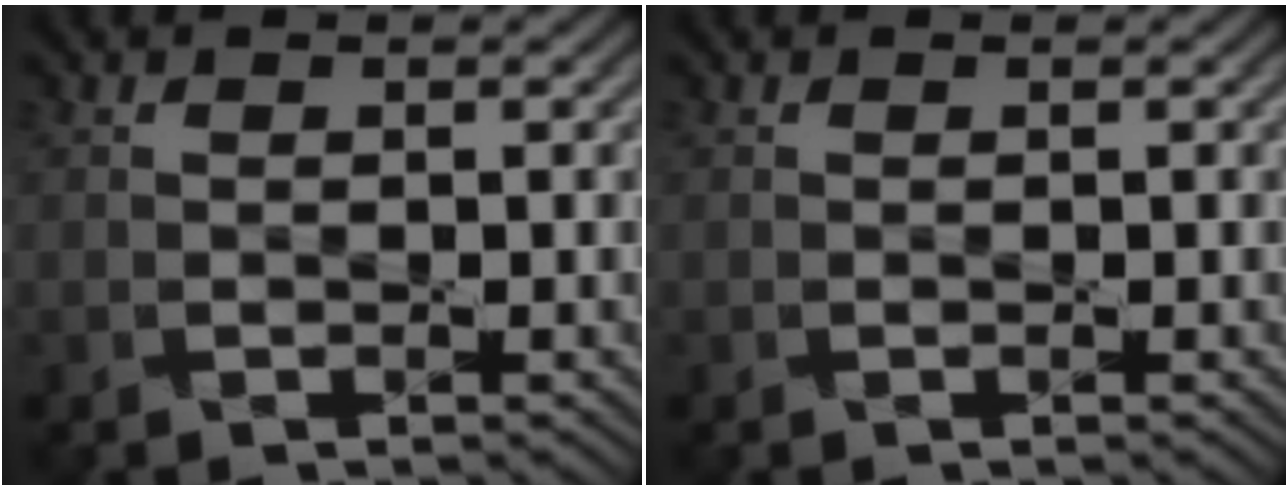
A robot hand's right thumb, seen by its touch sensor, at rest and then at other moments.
{"total": 0.0}